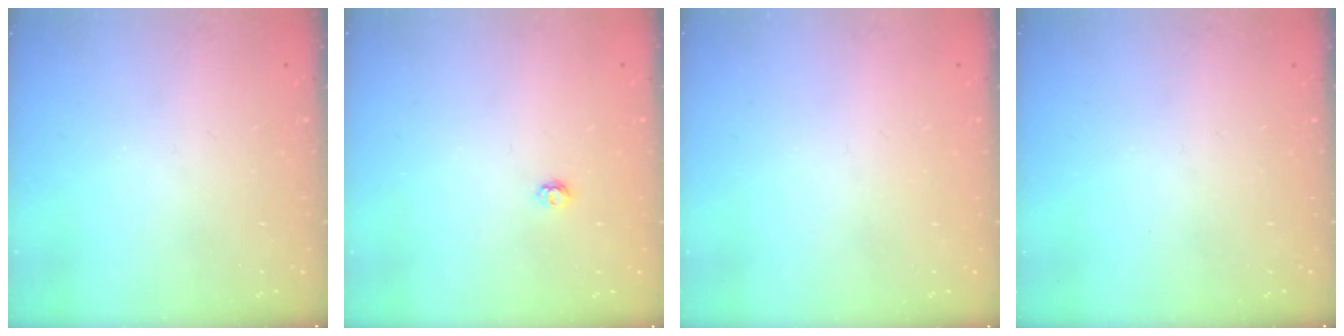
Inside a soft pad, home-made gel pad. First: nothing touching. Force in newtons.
{"total": 2.9, "press": 2.9, "slide": 0.4}
{"total": 0.8, "press": 0.8, "slide": 0.0}
{"total": 0.0}